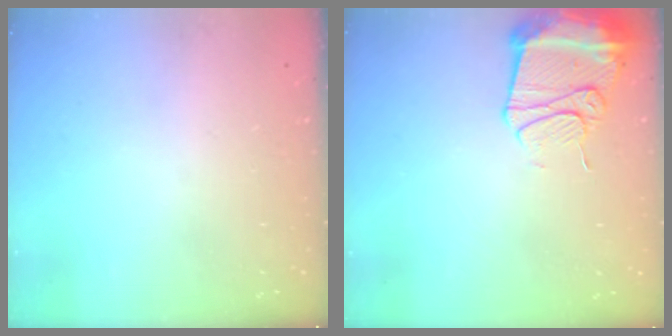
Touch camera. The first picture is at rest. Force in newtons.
{"total": 13.2, "press": 13.2, "slide": 1.4}